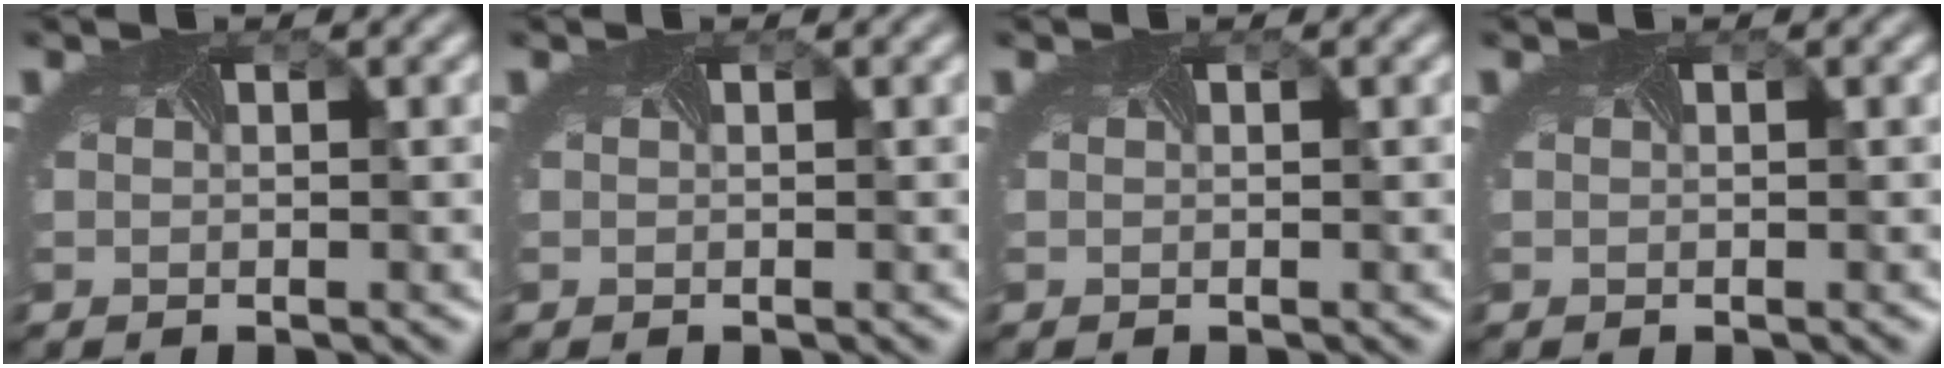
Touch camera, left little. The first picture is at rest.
{"total": 0.0}
{"total": 0.0}
{"total": 0.0}